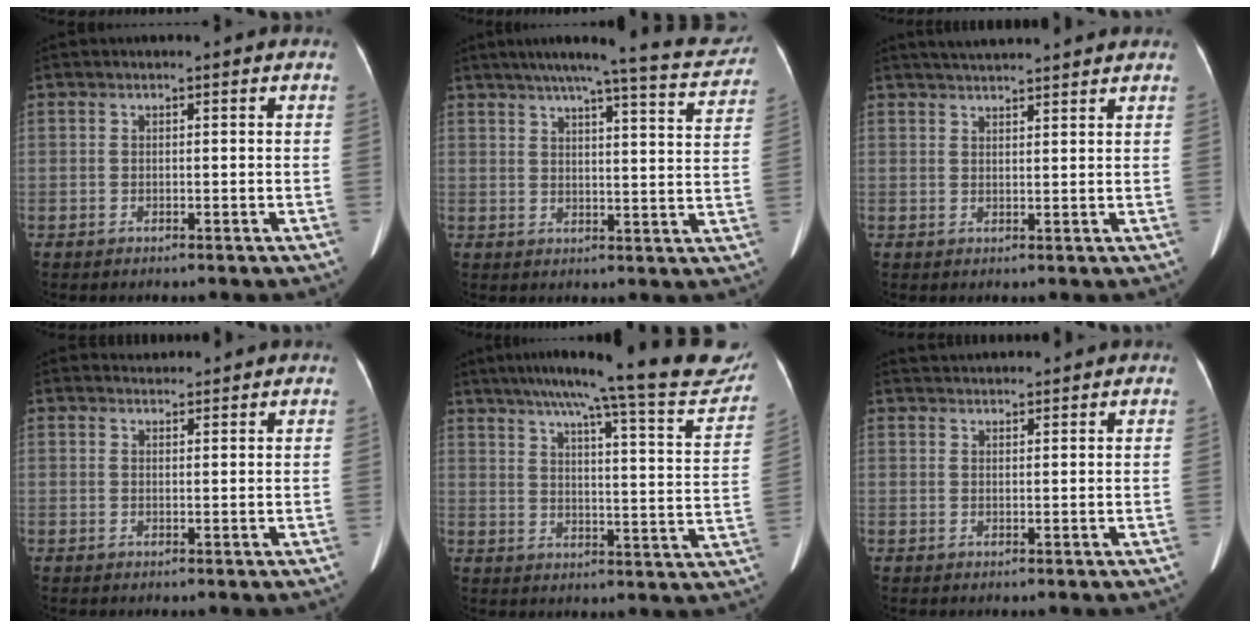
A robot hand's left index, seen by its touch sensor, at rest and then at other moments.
{"total": 16.3, "force": [14.1, 1.5, 7.9], "torque": [-0.108, 0.001, 0.167]}
{"total": 8.3, "force": [7.7, 0.3, 3.2], "torque": [-0.051, 0.035, 0.103]}
{"total": 1.8, "force": [1.8, 0.3, -0.3], "torque": [-0.007, 0.009, 0.032]}
{"total": 23.7, "force": [20.6, 1.5, 11.6], "torque": [-0.162, -0.039, 0.254]}
{"total": 4.5, "force": [4.4, 0.5, 0.7], "torque": [-0.013, 0.038, 0.068]}